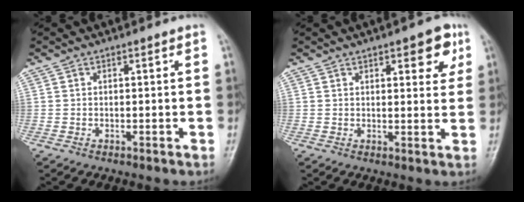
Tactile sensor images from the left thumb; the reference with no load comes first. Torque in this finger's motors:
{"motor_torque": [0.17, 0.17, -0.15, 0.03, 0.10]}